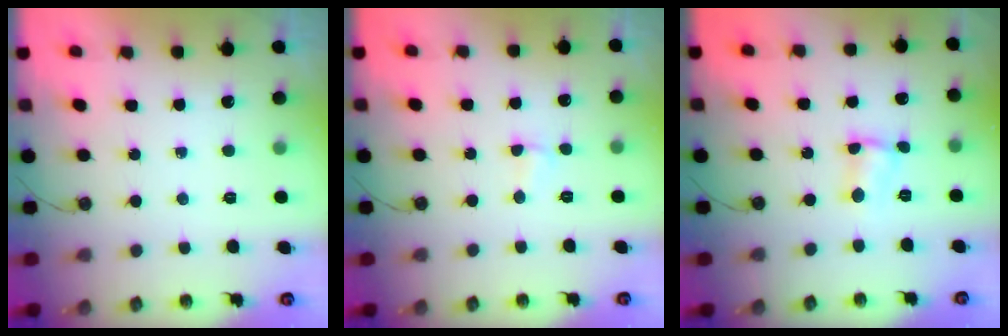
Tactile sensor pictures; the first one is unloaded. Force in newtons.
{"total": 2.9, "press": 2.9, "slide": 0.6}
{"total": 2.1, "press": 2.1, "slide": 0.2}